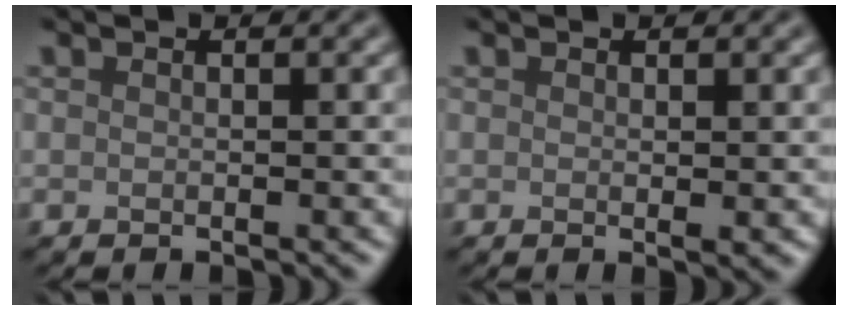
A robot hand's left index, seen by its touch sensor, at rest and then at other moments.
{"total": 0.7, "force": [0.2, 0.1, 0.7], "torque": [-0.007, -0.002, 0.002]}